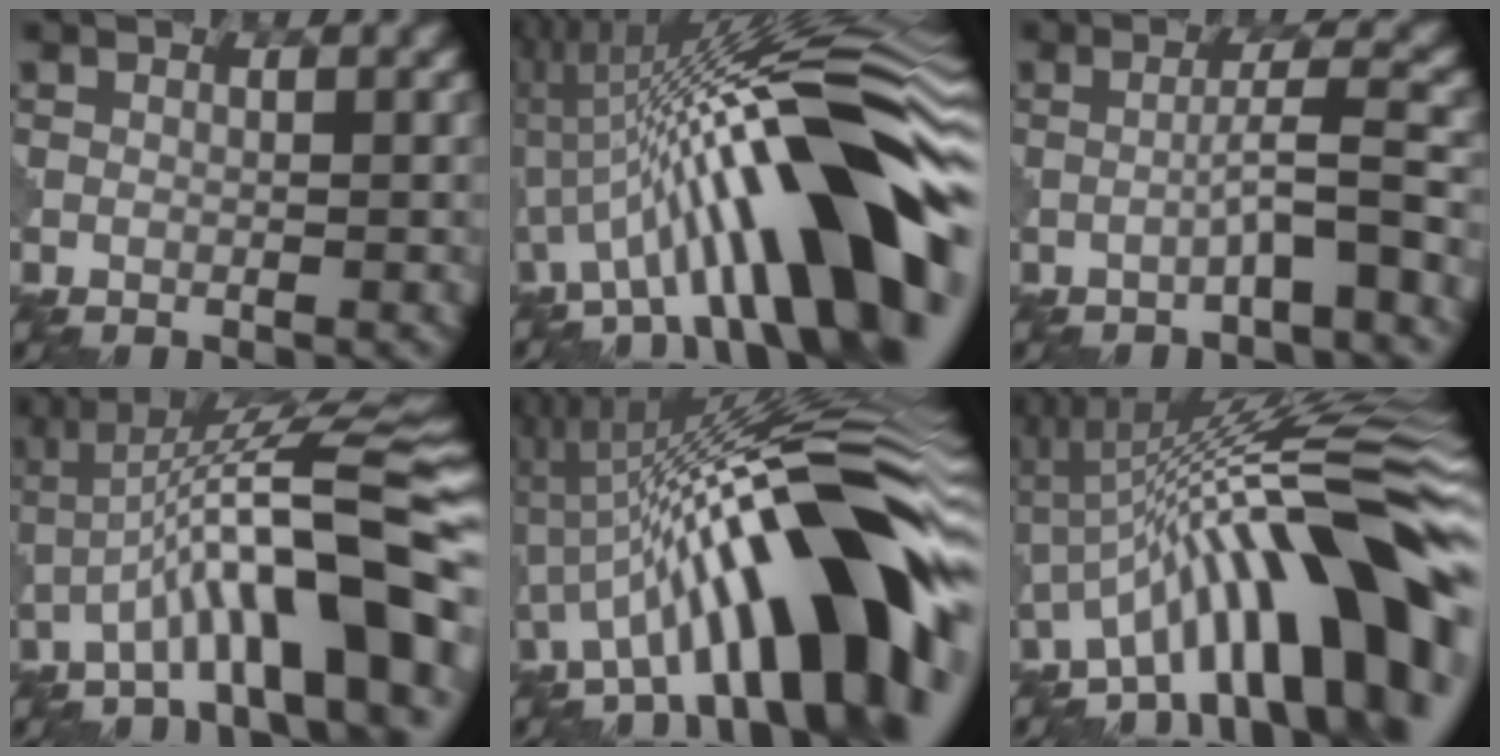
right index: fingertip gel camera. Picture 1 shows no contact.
{"total": 16.5, "force": [-2.6, 3.7, 15.9], "torque": [-0.217, 0.040, -0.044]}
{"total": 3.1, "force": [-1.4, 0.0, 2.8], "torque": [-0.040, 0.024, -0.032]}
{"total": 11.1, "force": [-3.7, 2.2, 10.3], "torque": [-0.162, 0.033, -0.051]}
{"total": 15.2, "force": [-3.2, 3.8, 14.4], "torque": [-0.185, 0.047, -0.051]}
{"total": 14.1, "force": [-3.5, 3.2, 13.3], "torque": [-0.173, 0.043, -0.051]}